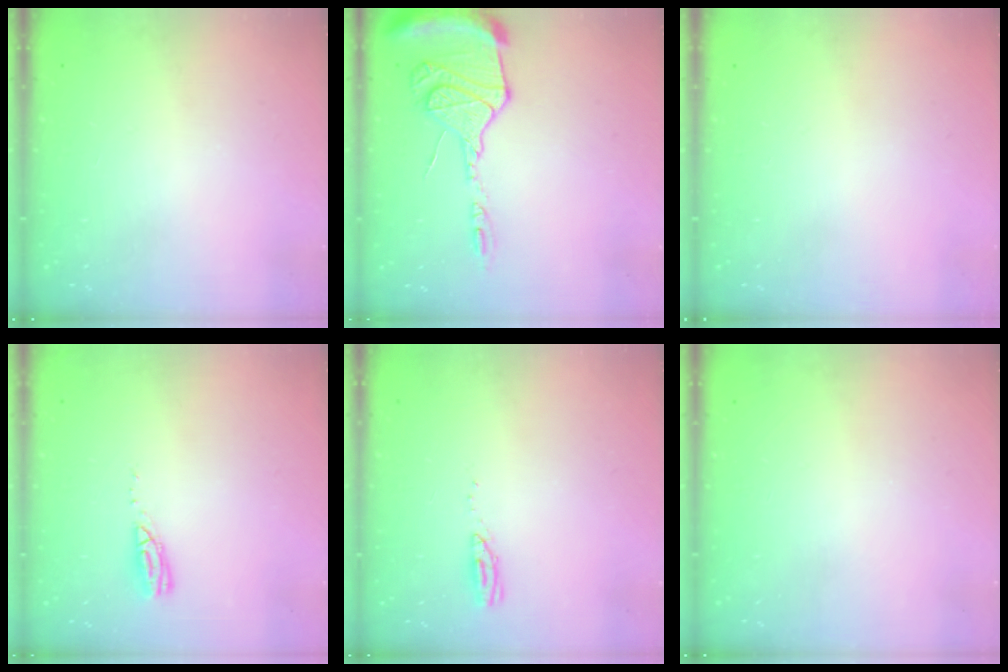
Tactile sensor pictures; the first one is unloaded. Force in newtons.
{"total": 14.8, "press": 14.7, "slide": 1.6}
{"total": 0.0}
{"total": 6.8, "press": 6.8, "slide": 0.4}
{"total": 3.7, "press": 3.4, "slide": 1.5}
{"total": 2.7, "press": 2.0, "slide": 1.8}